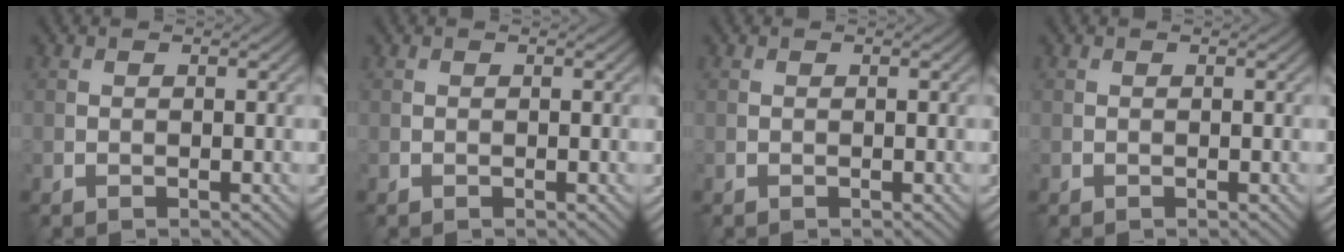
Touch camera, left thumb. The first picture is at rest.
{"total": 0.0}
{"total": 0.0}
{"total": 0.0}